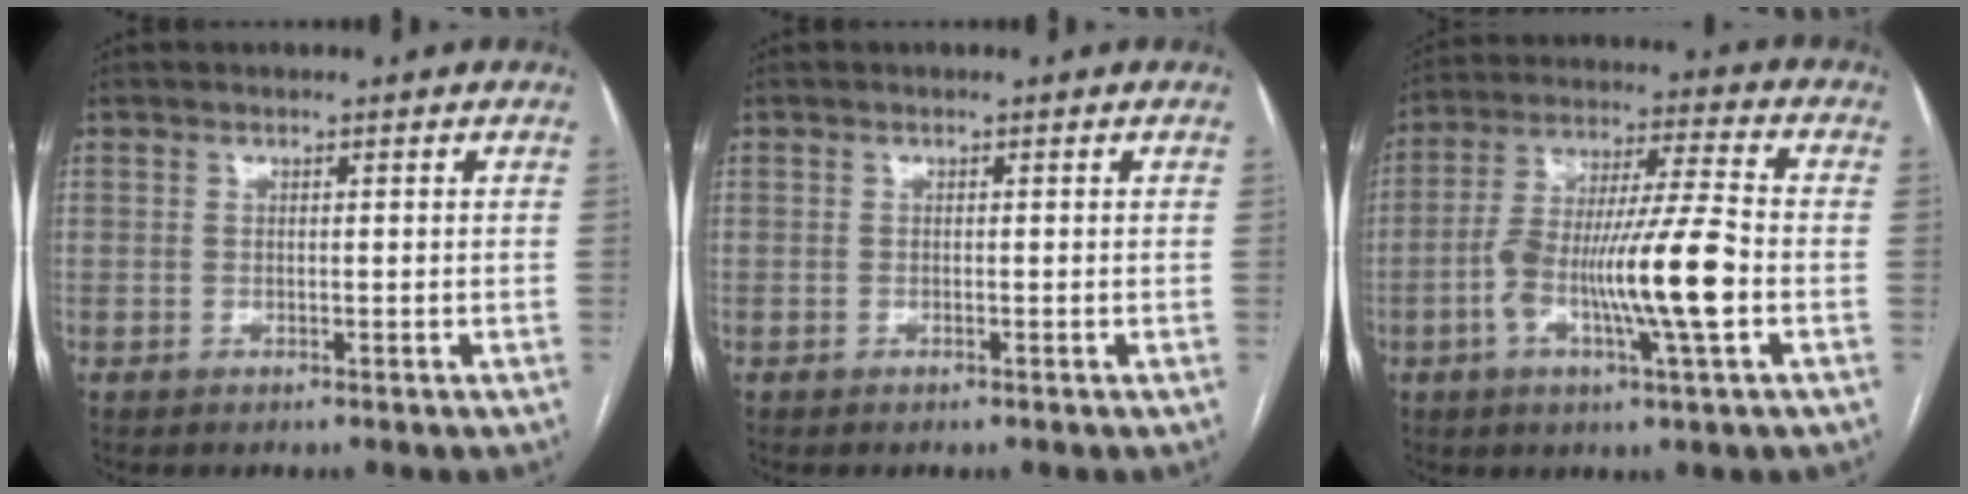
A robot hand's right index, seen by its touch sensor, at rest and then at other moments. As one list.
[{"total": 0.0}, {"total": 14.5, "force": [-3.7, 0.7, 14.0], "torque": [-0.259, 0.002, -0.069]}]